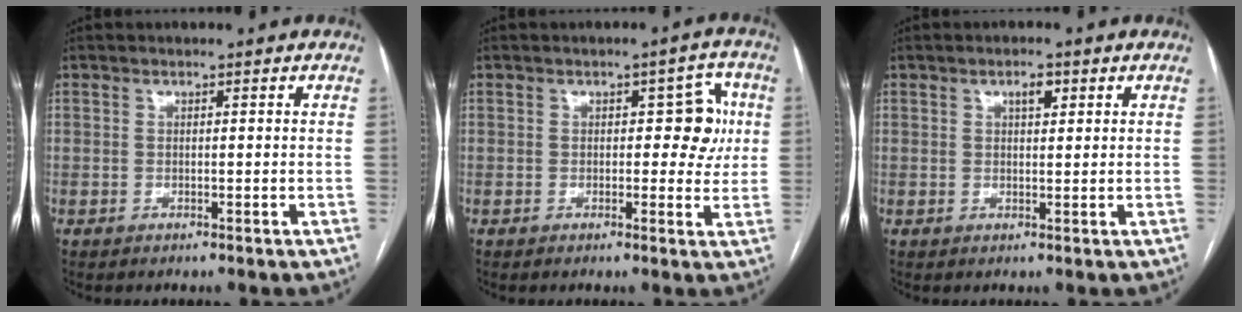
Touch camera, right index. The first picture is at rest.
{"total": 5.8, "force": [0.7, 2.9, 5.0], "torque": [-0.050, 0.023, 0.008]}
{"total": 2.2, "force": [1.1, 0.8, 1.7], "torque": [-0.031, 0.001, 0.016]}